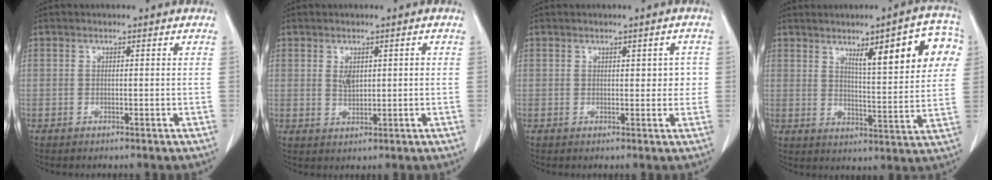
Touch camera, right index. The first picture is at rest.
{"total": 2.7, "force": [0.6, 1.5, 2.2], "torque": [-0.040, 0.004, 0.018]}
{"total": 3.1, "force": [0.6, 1.5, 2.7], "torque": [-0.027, 0.006, 0.008]}
{"total": 13.7, "force": [5.8, 2.6, 12.2], "torque": [-0.153, 0.012, 0.077]}